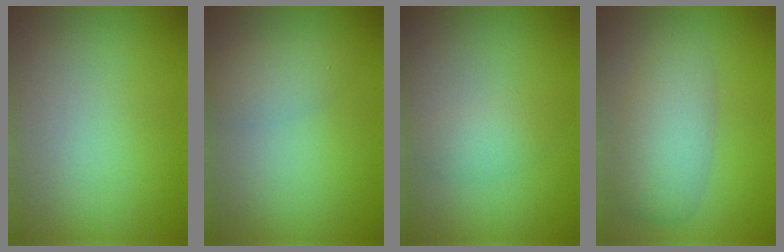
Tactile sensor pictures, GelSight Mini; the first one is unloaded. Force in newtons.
{"total": 2.3, "press": 2.3, "slide": 0.1}
{"total": 1.4, "press": 1.4, "slide": 0.0}
{"total": 4.7, "press": 4.7, "slide": 0.2}